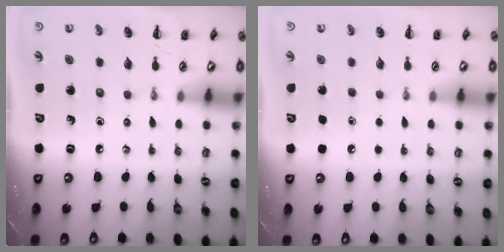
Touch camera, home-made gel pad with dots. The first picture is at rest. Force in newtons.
{"total": 1.8, "press": 1.8, "slide": 0.1}